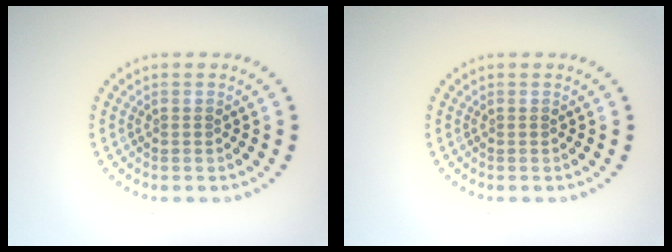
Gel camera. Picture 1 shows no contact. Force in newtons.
{"total": 0.0}